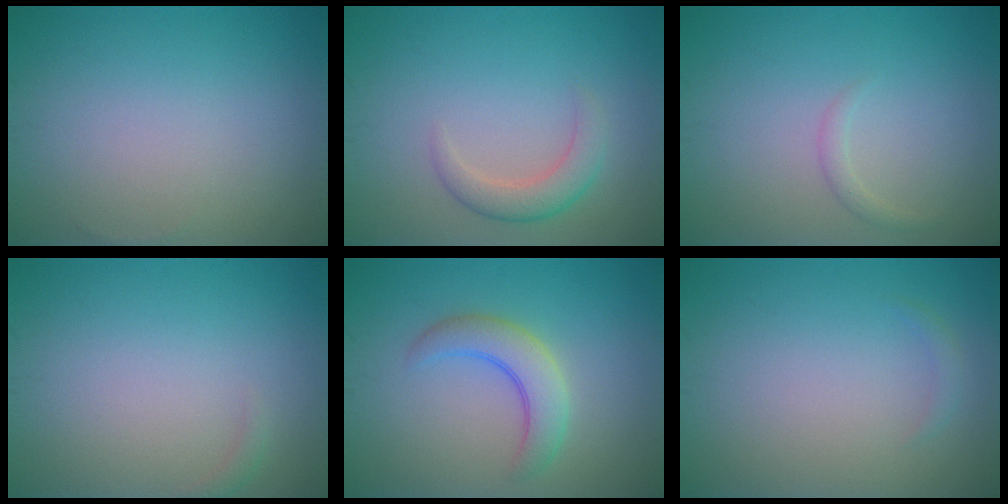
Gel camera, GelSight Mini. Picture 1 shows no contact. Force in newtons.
{"total": 2.6, "press": 2.6, "slide": 0.1}
{"total": 1.0, "press": 1.0, "slide": 0.0}
{"total": 0.6, "press": 0.6, "slide": 0.2}
{"total": 3.8, "press": 3.7, "slide": 0.3}
{"total": 0.7, "press": 0.7, "slide": 0.1}